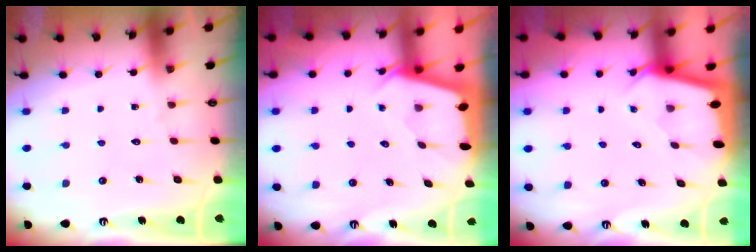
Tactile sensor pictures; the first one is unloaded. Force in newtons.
{"total": 2.2, "press": 2.2, "slide": 0.3}
{"total": 2.3, "press": 2.3, "slide": 0.1}